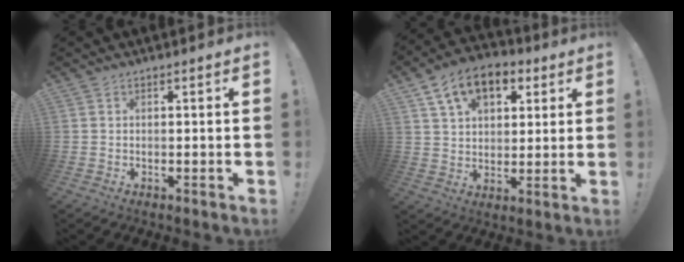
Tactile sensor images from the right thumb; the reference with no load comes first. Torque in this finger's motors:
{"motor_torque": [0.47, 0.48, 0.13, 0.14, 0.34]}